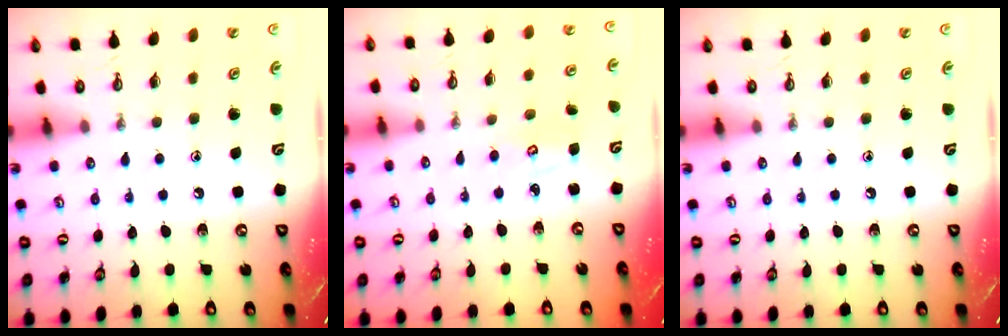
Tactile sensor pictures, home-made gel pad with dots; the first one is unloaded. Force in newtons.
{"total": 2.9, "press": 2.9, "slide": 0.3}
{"total": 0.0}